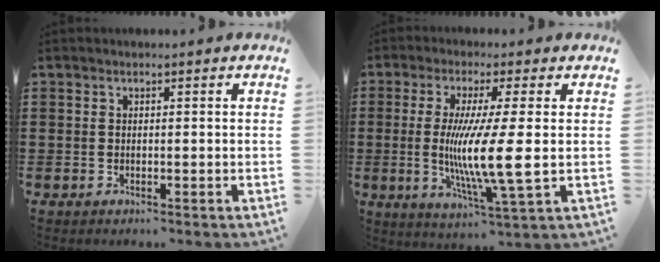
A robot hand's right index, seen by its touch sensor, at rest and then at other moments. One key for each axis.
{"total": 9.9, "fx": 0.0, "fy": 0.2, "fz": 9.9, "tx": -0.192, "ty": -0.016, "tz": -0.004}